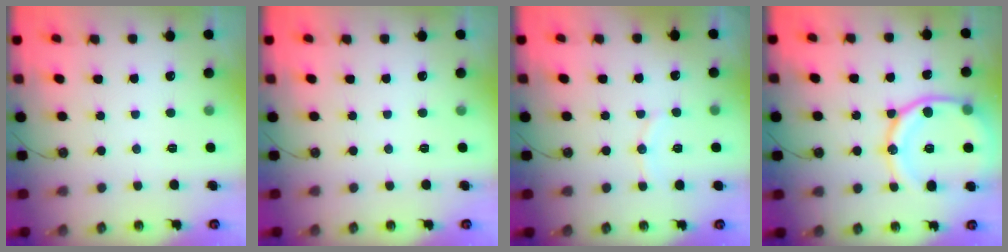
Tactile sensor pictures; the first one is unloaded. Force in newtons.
{"total": 0.0}
{"total": 5.8, "press": 5.3, "slide": 2.2}
{"total": 17.7, "press": 17.6, "slide": 1.9}